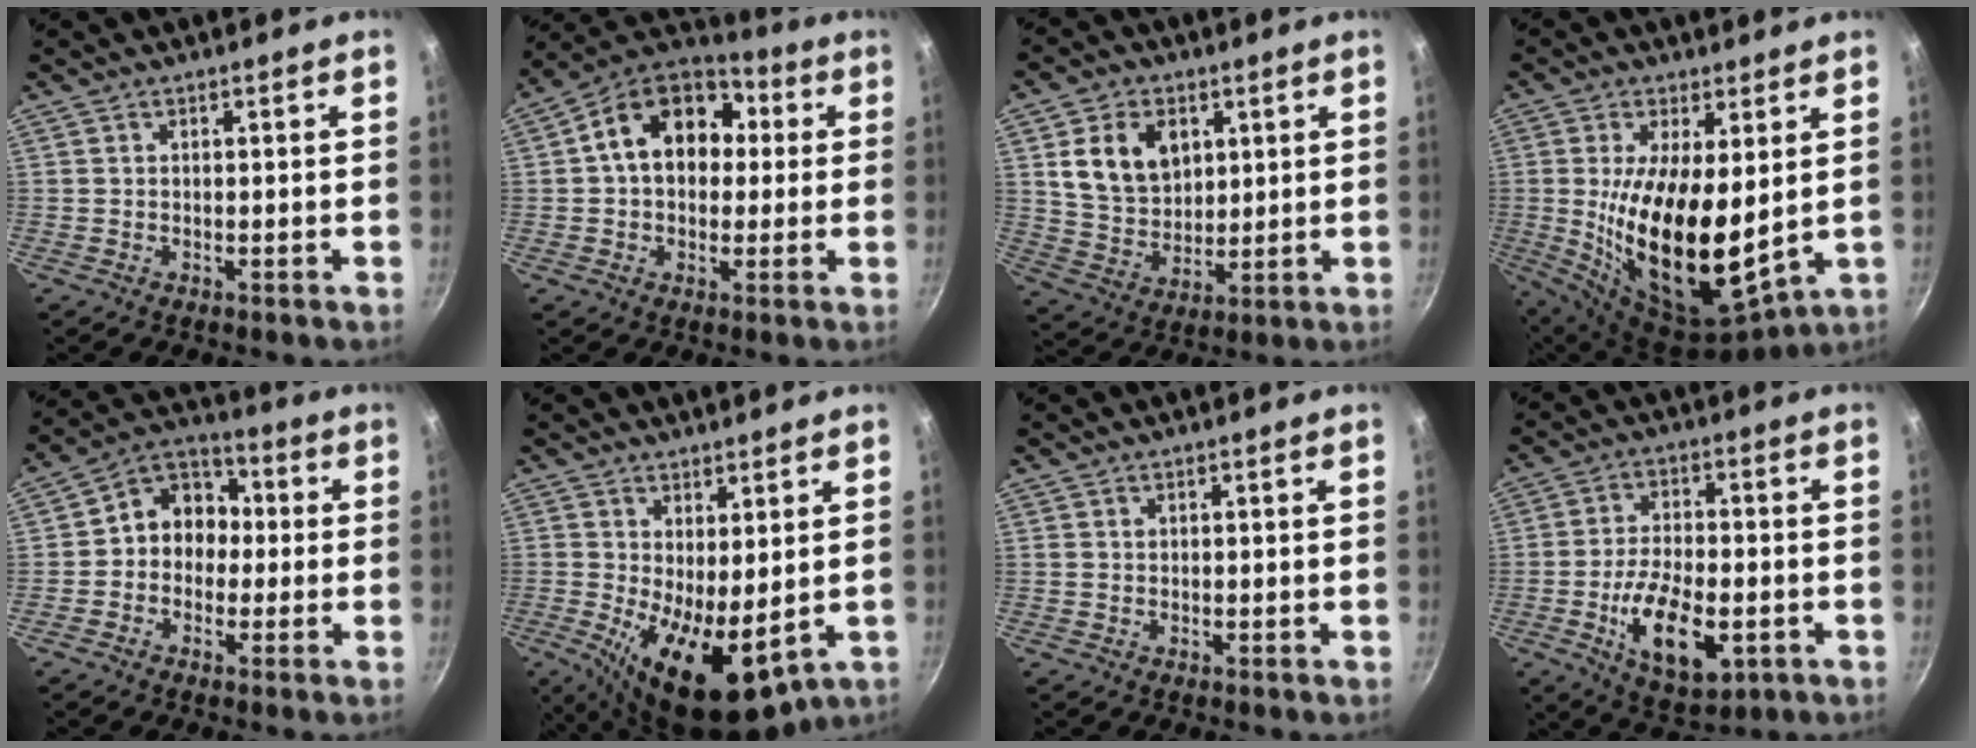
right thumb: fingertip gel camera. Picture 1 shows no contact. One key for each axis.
{"total": 16.3, "fx": 2.6, "fy": 12.0, "fz": 10.7, "tx": -0.140, "ty": 0.034, "tz": 0.021}
{"total": 12.2, "fx": 3.9, "fy": 8.9, "fz": 7.3, "tx": -0.108, "ty": -0.017, "tz": 0.077}
{"total": 19.6, "fx": 1.4, "fy": 8.5, "fz": 17.6, "tx": -0.314, "ty": -0.040, "tz": 0.039}
{"total": 9.7, "fx": -0.4, "fy": 8.3, "fz": 5.1, "tx": -0.029, "ty": 0.035, "tz": -0.032}
{"total": 11.8, "fx": -0.6, "fy": 5.2, "fz": 10.5, "tx": -0.154, "ty": -0.018, "tz": 0.007}
{"total": 0.6, "fx": 0.2, "fy": 0.5, "fz": 0.3, "tx": -0.004, "ty": 0.002, "tz": 0.003}
{"total": 14.1, "fx": -4.0, "fy": 6.9, "fz": 11.6, "tx": -0.186, "ty": 0.012, "tz": -0.061}